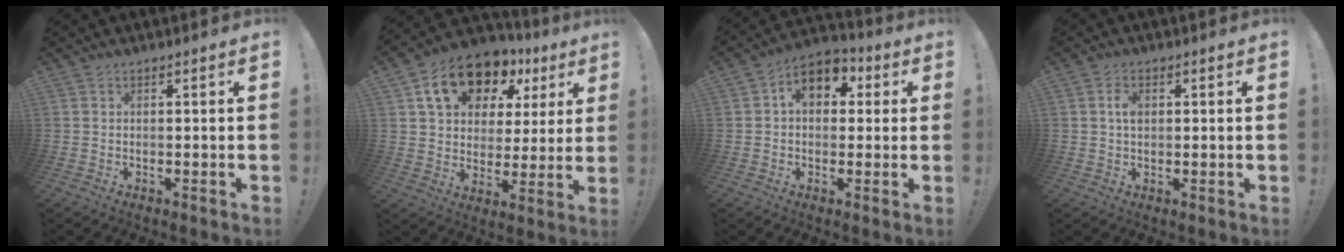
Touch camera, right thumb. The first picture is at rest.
{"total": 16.9, "force": [9.8, 10.6, 8.9], "torque": [-0.138, -0.050, 0.181]}
{"total": 9.1, "force": [2.6, 6.7, 5.6], "torque": [-0.081, 0.006, 0.050]}
{"total": 3.3, "force": [0.7, 2.1, 2.5], "torque": [-0.038, 0.002, 0.009]}